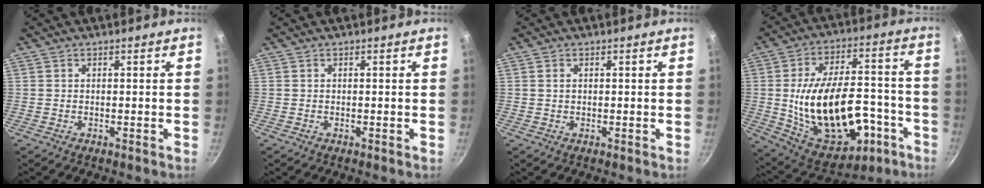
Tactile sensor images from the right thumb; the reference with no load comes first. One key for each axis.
{"total": 0.0}
{"total": 1.2, "fx": 0.3, "fy": 0.8, "fz": 0.8, "tx": -0.013, "ty": 0.003, "tz": 0.006}
{"total": 26.6, "fx": -7.0, "fy": 15.2, "fz": 20.7, "tx": -0.311, "ty": 0.052, "tz": -0.074}